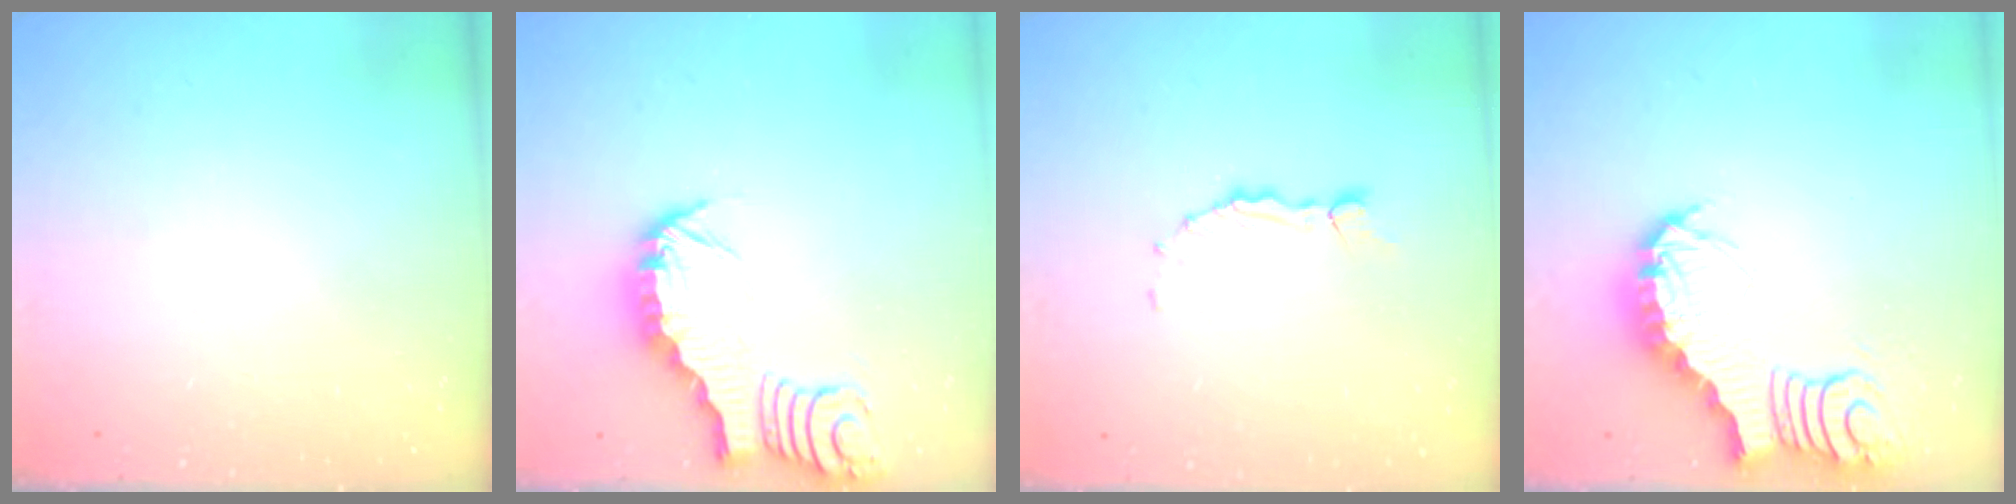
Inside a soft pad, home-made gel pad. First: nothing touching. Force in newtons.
{"total": 3.1, "press": 3.1, "slide": 0.2}
{"total": 1.6, "press": 1.5, "slide": 0.3}
{"total": 3.5, "press": 3.5, "slide": 0.5}